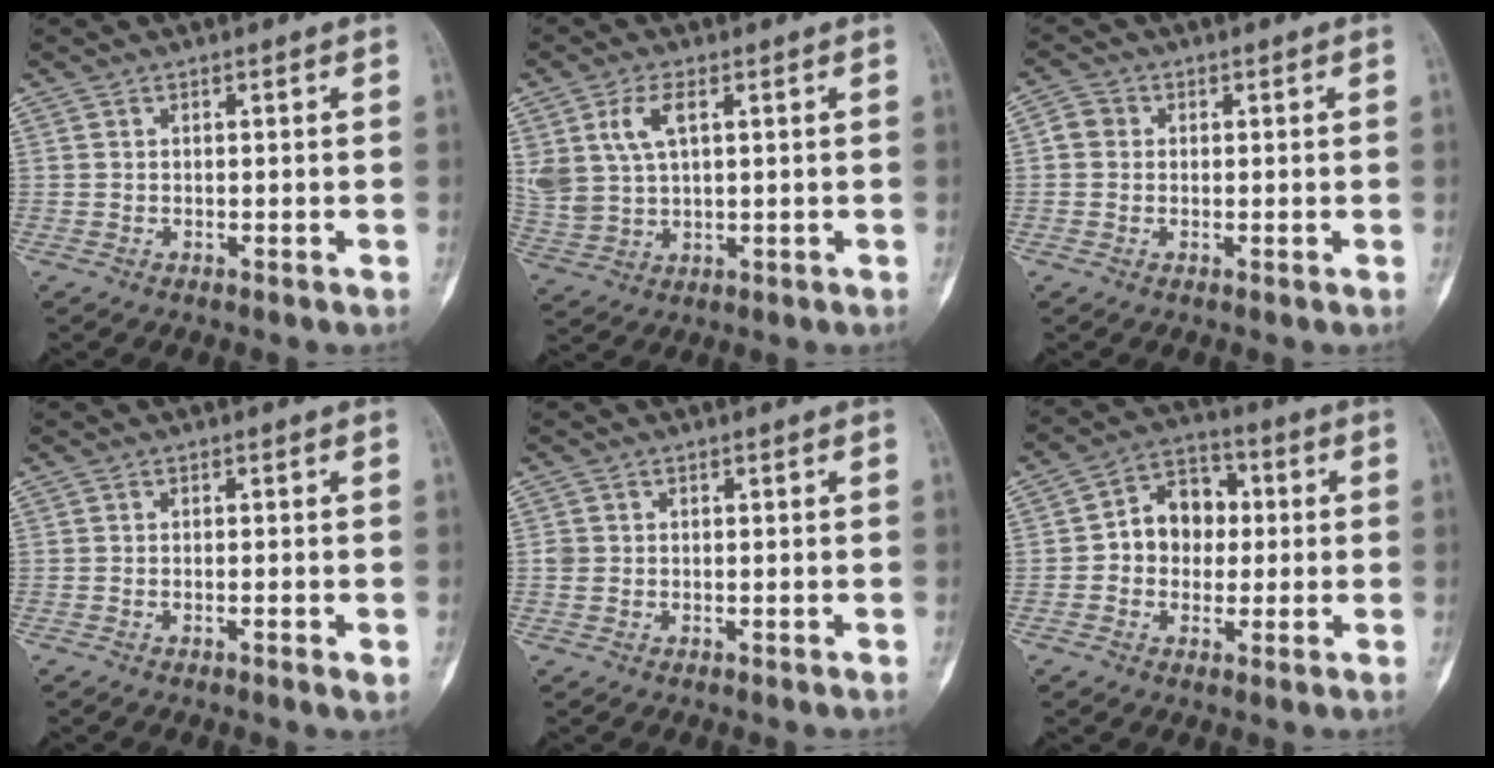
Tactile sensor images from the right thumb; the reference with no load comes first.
{"total": 7.8, "force": [2.9, 4.1, 6.0], "torque": [-0.130, -0.003, 0.067]}
{"total": 2.7, "force": [0.2, 2.4, 1.1], "torque": [-0.012, 0.006, -0.003]}
{"total": 1.4, "force": [-0.5, 0.2, 1.3], "torque": [-0.026, -0.004, -0.009]}
{"total": 1.4, "force": [0.0, 1.3, 0.5], "torque": [-0.008, 0.002, 0.004]}
{"total": 10.1, "force": [0.5, 8.0, 6.1], "torque": [-0.055, 0.026, -0.003]}